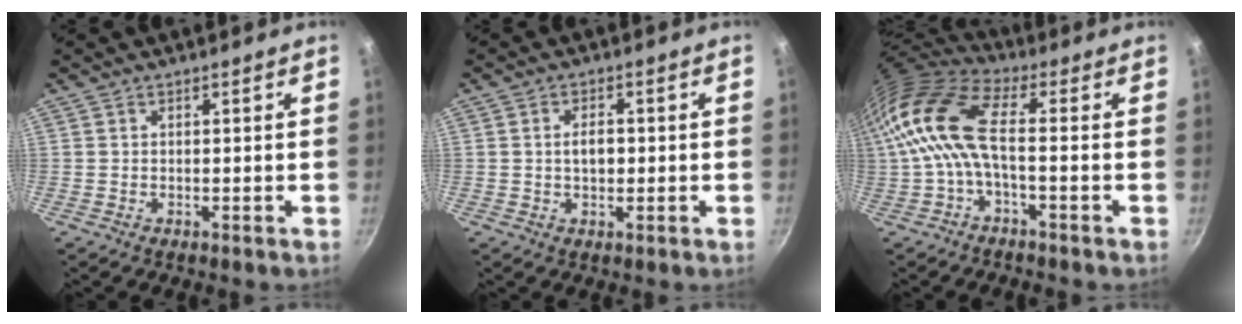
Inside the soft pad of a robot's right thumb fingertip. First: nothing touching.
{"total": 3.5, "force": [0.0, 2.1, 2.8], "torque": [-0.035, 0.007, 0.000]}
{"total": 12.8, "force": [-0.5, 5.1, 11.7], "torque": [-0.251, 0.022, -0.025]}